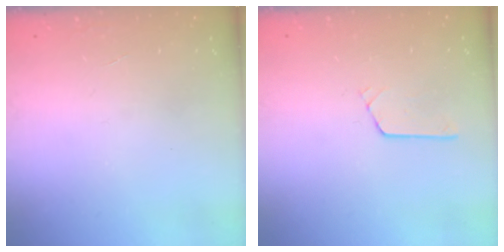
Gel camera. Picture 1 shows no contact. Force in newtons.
{"total": 5.4, "press": 5.4, "slide": 0.4}